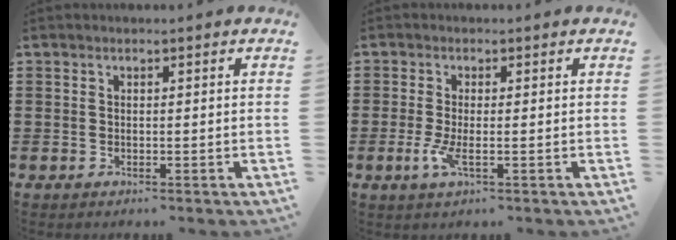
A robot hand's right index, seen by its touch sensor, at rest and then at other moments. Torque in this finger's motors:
{"motor_torque": [0.19, -0.02, 0.08, 0.07]}